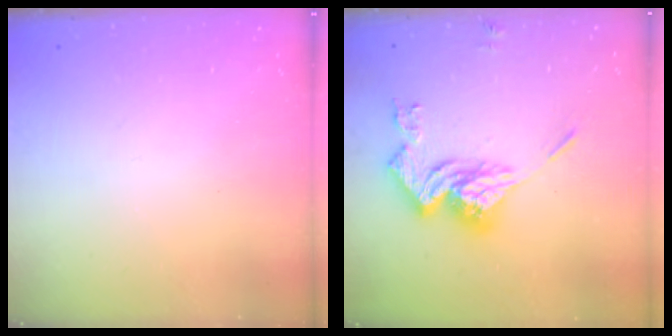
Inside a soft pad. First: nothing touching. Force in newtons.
{"total": 16.4, "press": 16.4, "slide": 1.7}